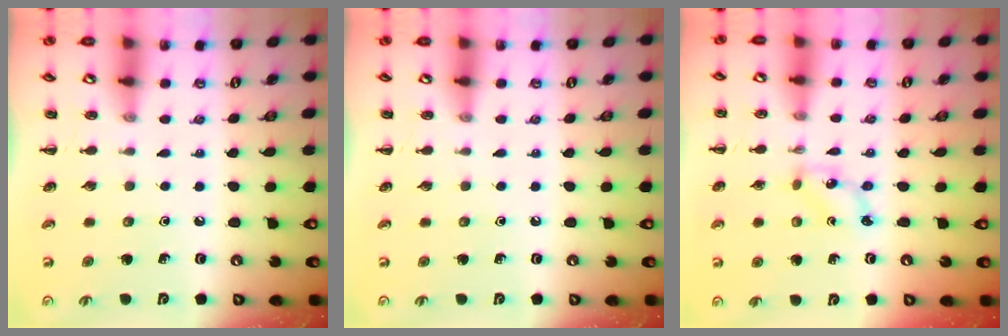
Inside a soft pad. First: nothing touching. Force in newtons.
{"total": 0.0}
{"total": 1.9, "press": 1.9, "slide": 0.3}